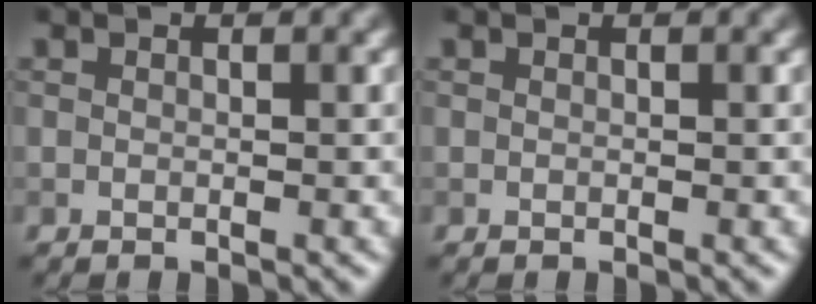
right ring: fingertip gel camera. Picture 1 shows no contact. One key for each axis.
{"total": 0.0}